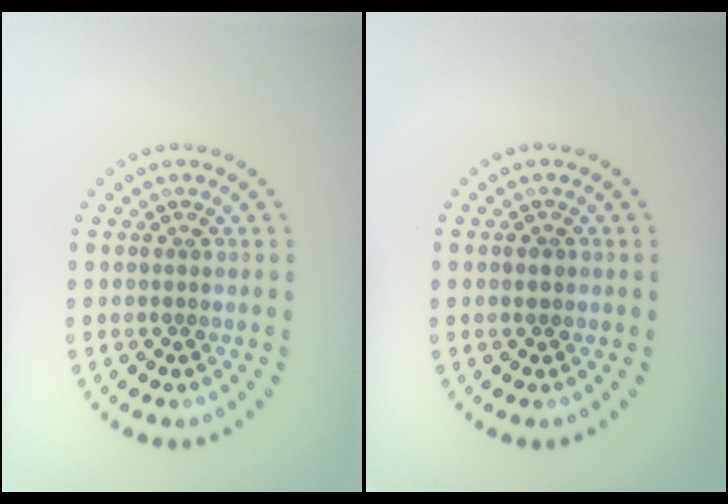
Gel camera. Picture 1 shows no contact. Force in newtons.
{"total": 1.1, "press": 1.0, "slide": 0.3}